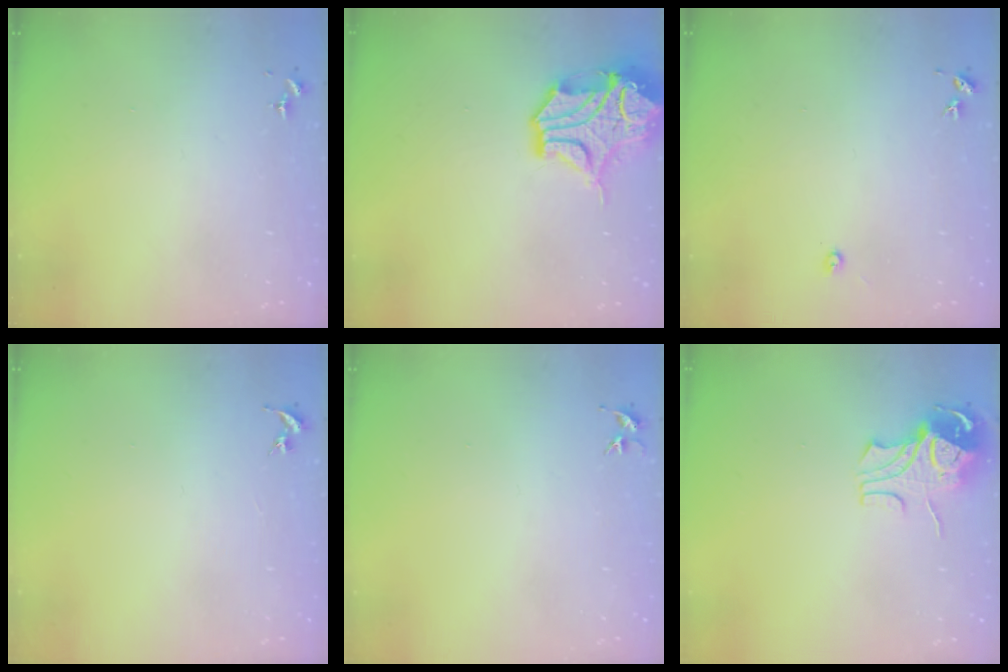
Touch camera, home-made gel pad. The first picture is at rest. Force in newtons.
{"total": 15.8, "press": 15.6, "slide": 2.5}
{"total": 3.0, "press": 3.0, "slide": 0.4}
{"total": 0.0}
{"total": 3.7, "press": 3.7, "slide": 0.4}
{"total": 9.3, "press": 9.3, "slide": 1.2}